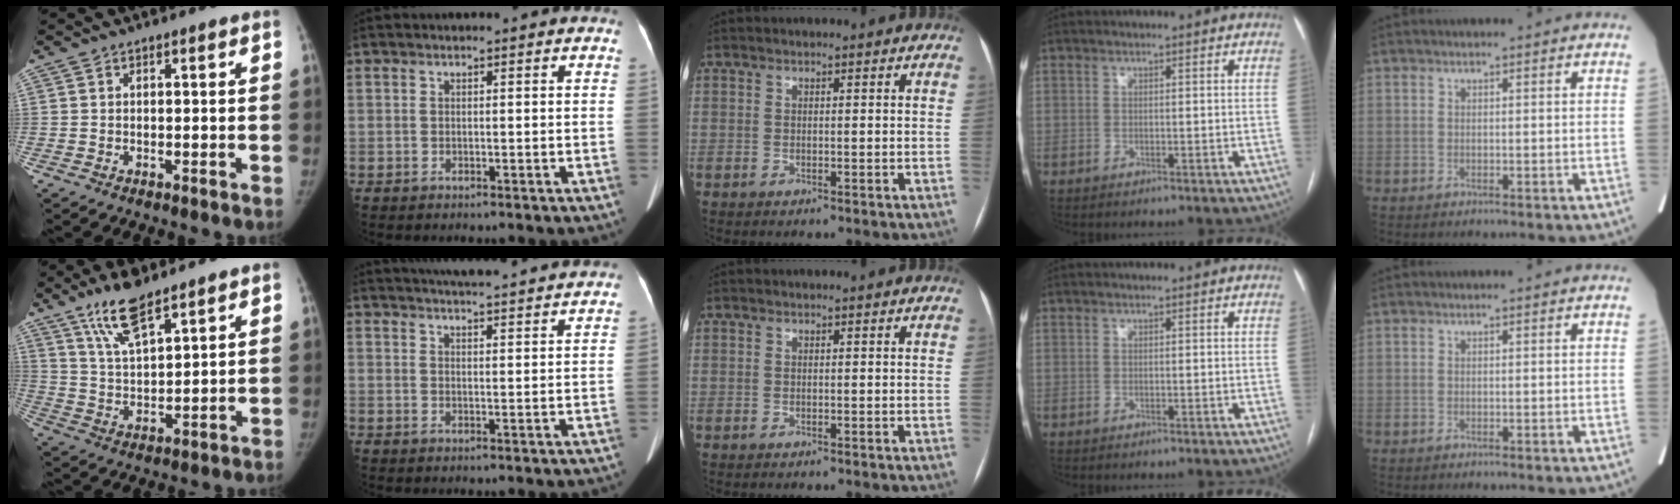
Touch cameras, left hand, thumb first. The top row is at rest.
{"thumb": {"total": 9.9, "force": [7.1, 2.9, 6.2], "torque": [-0.108, -0.039, 0.141]}, "index": {"total": 15.1, "force": [13.9, 1.1, 5.7], "torque": [-0.089, 0.023, 0.180]}}